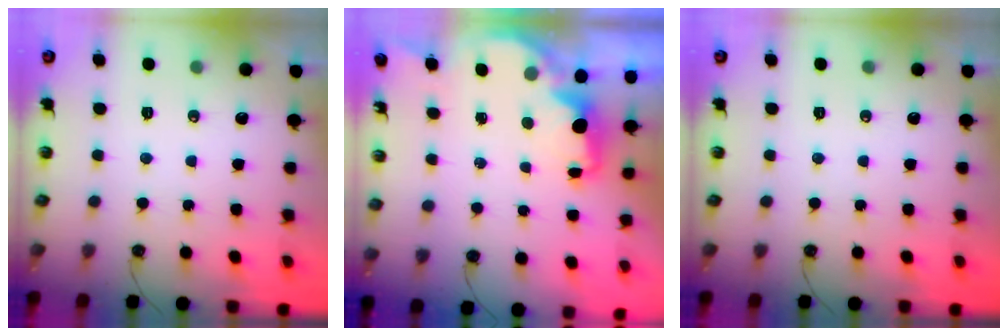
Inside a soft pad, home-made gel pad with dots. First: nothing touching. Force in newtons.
{"total": 2.2, "press": 2.1, "slide": 0.6}
{"total": 0.0}